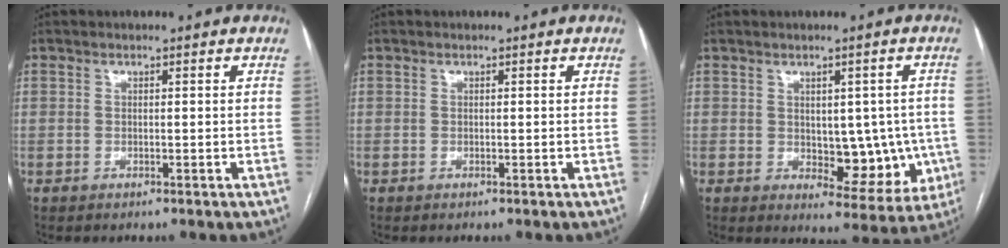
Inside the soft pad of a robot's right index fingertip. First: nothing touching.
{"total": 0.0}
{"total": 9.1, "force": [-0.6, 5.2, 7.4], "torque": [-0.073, 0.009, 0.011]}